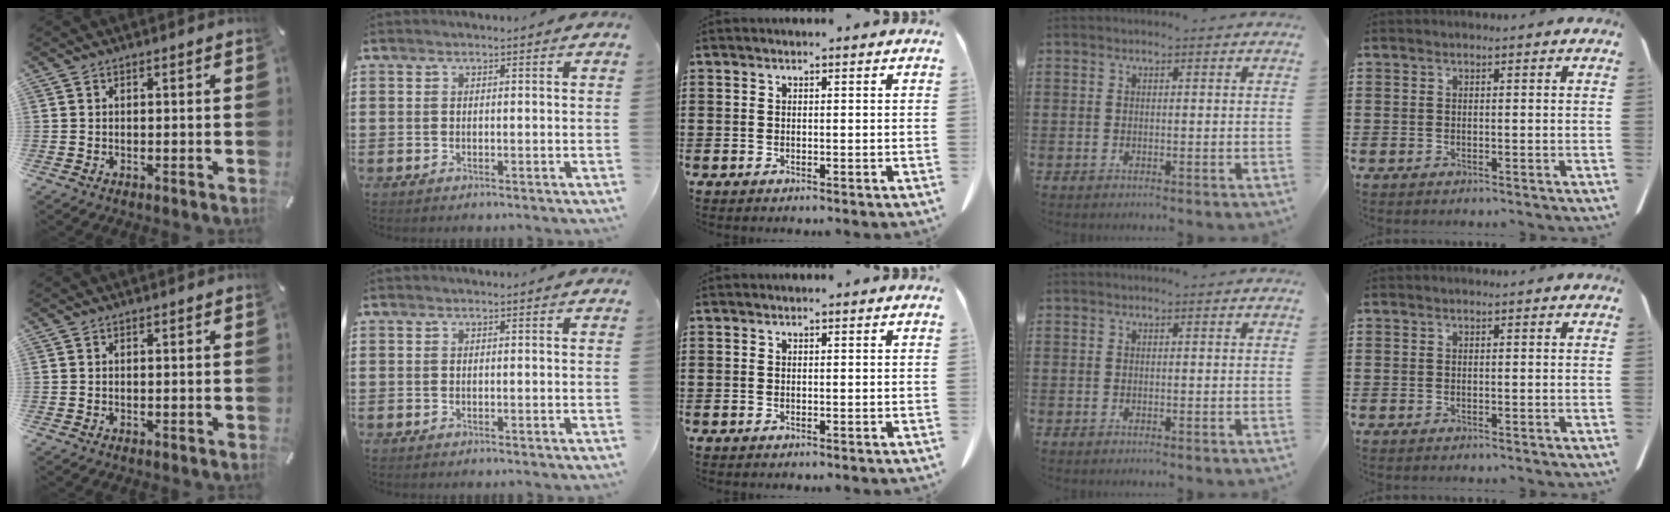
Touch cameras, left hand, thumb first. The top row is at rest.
{}